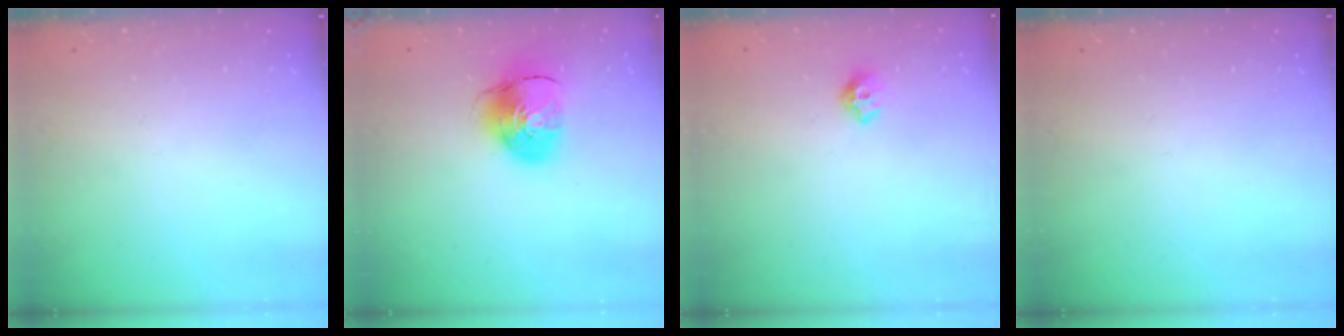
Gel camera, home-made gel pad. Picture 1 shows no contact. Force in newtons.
{"total": 9.8, "press": 9.7, "slide": 1.6}
{"total": 7.9, "press": 7.8, "slide": 0.7}
{"total": 0.0}